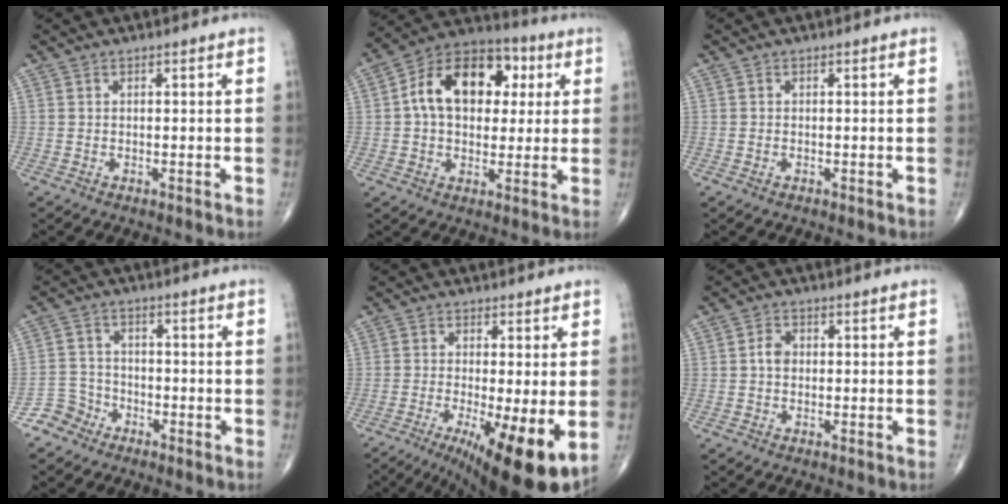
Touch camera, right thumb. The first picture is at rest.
{"total": 17.1, "force": [3.5, 11.4, 12.2], "torque": [-0.163, 0.020, 0.047]}
{"total": 0.5, "force": [-0.2, 0.3, 0.3], "torque": [-0.011, 0.002, -0.003]}
{"total": 4.6, "force": [-3.2, 3.2, -0.2], "torque": [0.025, 0.024, -0.070]}
{"total": 13.6, "force": [-4.0, 2.9, 12.6], "torque": [-0.174, -0.020, -0.052]}
{"total": 2.5, "force": [0.0, 1.9, 1.6], "torque": [-0.022, 0.007, -0.006]}